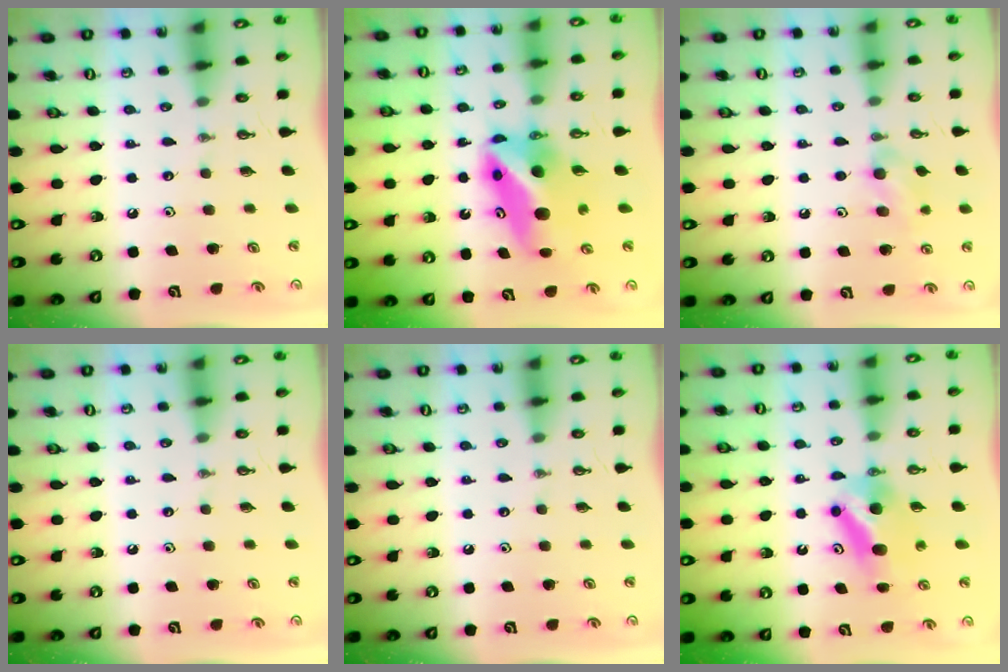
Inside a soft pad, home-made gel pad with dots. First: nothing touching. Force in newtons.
{"total": 8.7, "press": 8.5, "slide": 1.8}
{"total": 7.7, "press": 7.6, "slide": 1.3}
{"total": 0.0}
{"total": 0.0}
{"total": 8.0, "press": 6.8, "slide": 4.1}